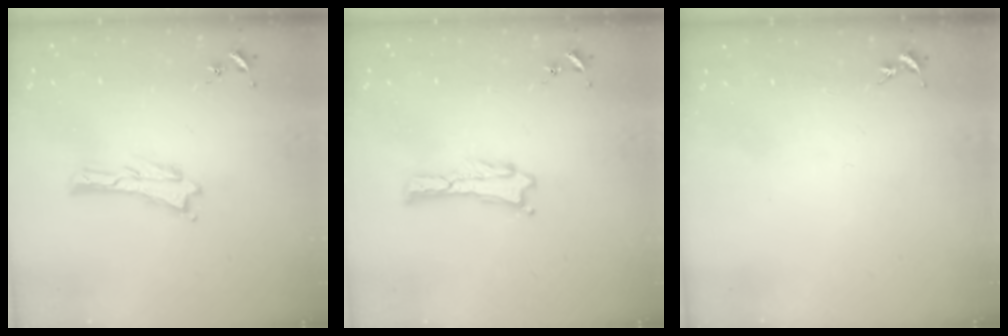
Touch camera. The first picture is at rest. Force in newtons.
{"total": 0.0}
{"total": 0.0}